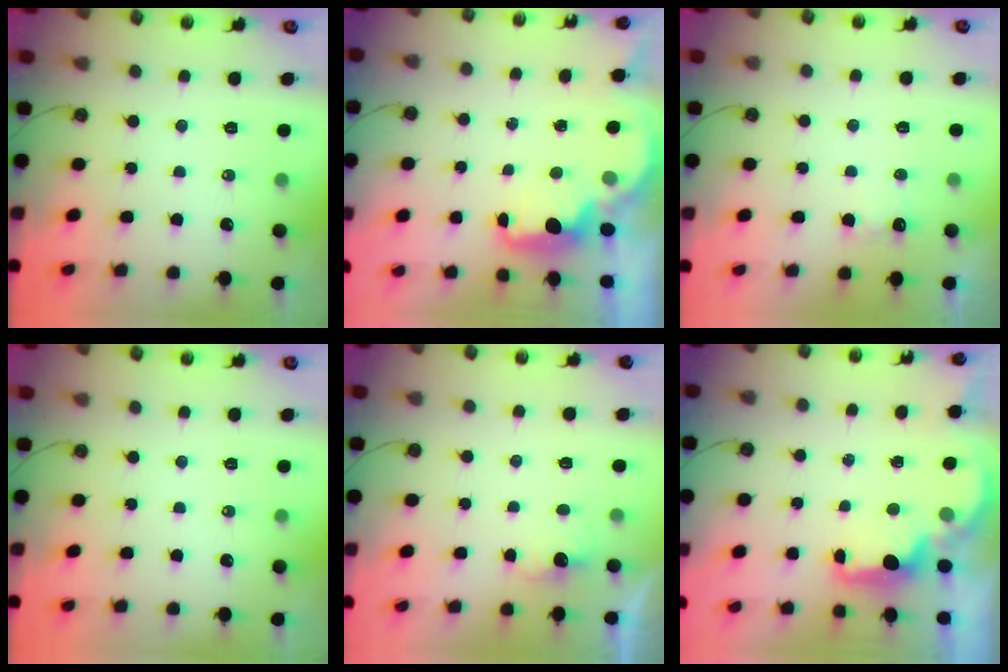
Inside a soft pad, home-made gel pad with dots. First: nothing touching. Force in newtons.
{"total": 2.4, "press": 2.3, "slide": 0.8}
{"total": 2.9, "press": 2.7, "slide": 0.9}
{"total": 0.0}
{"total": 2.2, "press": 2.0, "slide": 0.8}
{"total": 2.4, "press": 2.3, "slide": 0.8}